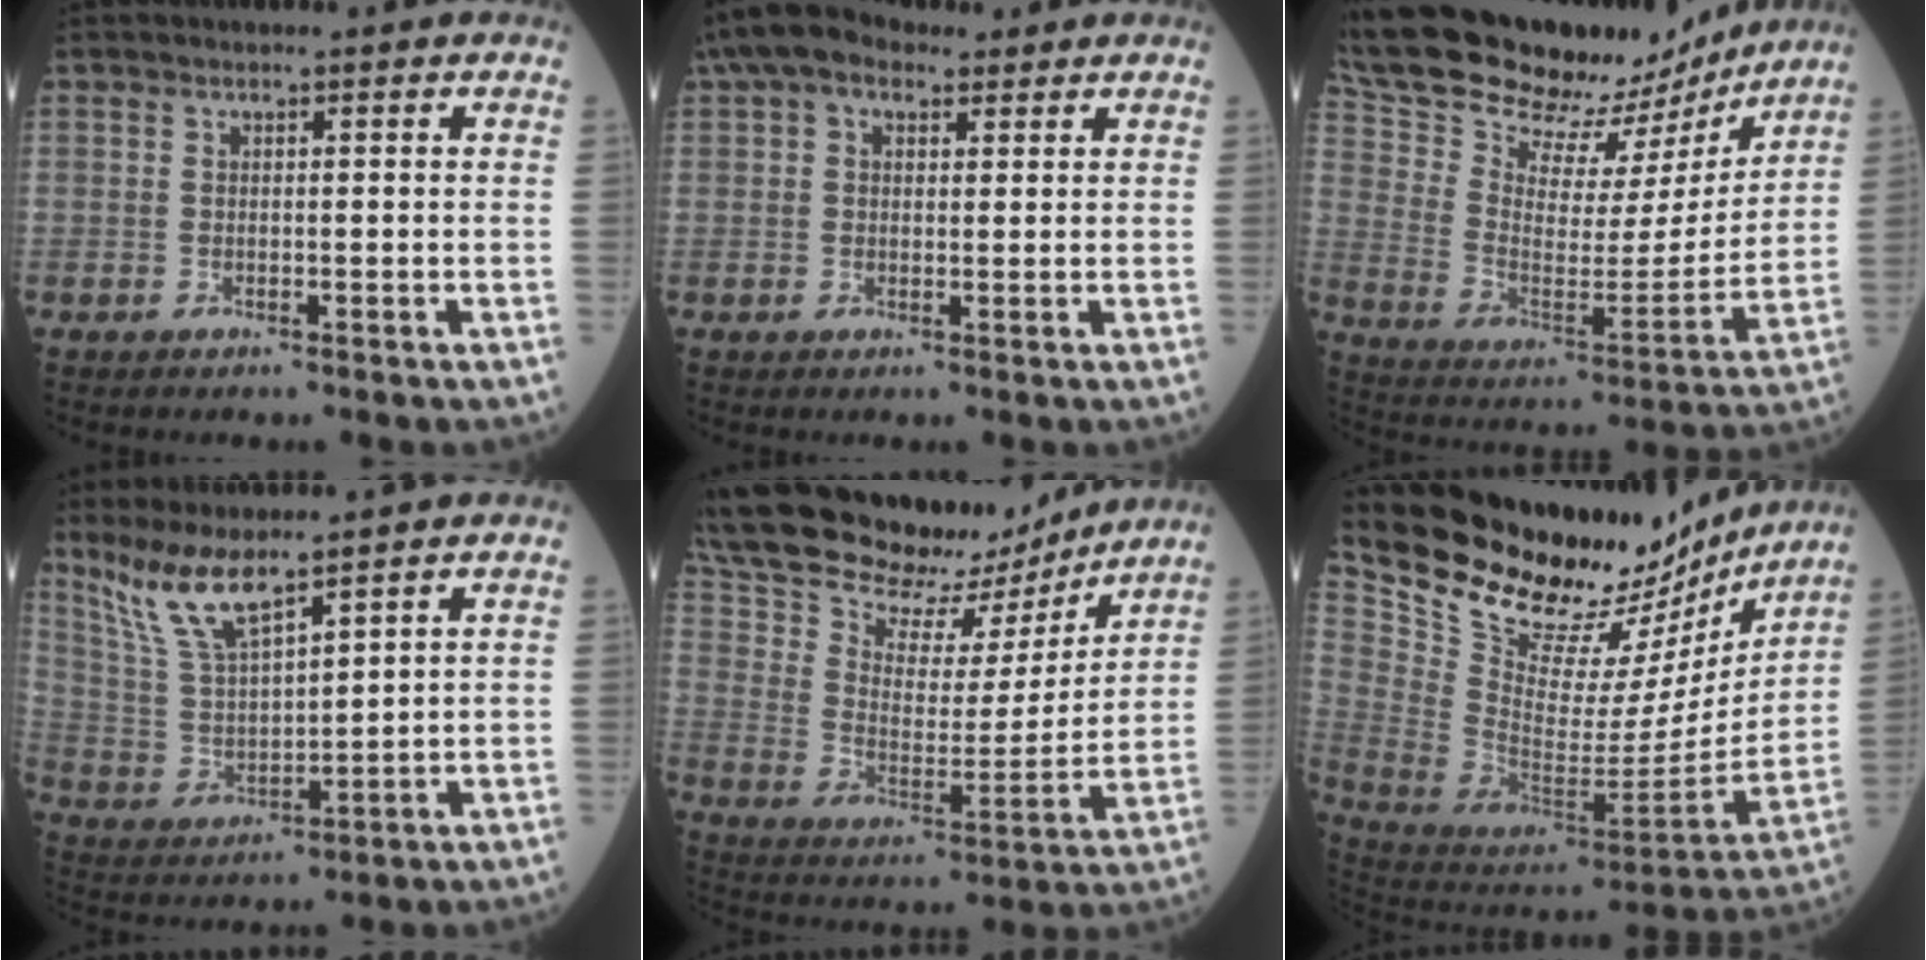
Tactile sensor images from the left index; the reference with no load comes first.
{"total": 7.2, "force": [4.3, 4.3, 3.9], "torque": [-0.082, 0.040, 0.076]}
{"total": 26.5, "force": [22.9, 7.8, 11.0], "torque": [-0.205, 0.009, 0.348]}
{"total": 7.6, "force": [6.2, 0.9, 4.3], "torque": [-0.103, -0.010, 0.136]}
{"total": 24.5, "force": [20.2, 9.2, 10.4], "torque": [-0.211, 0.022, 0.312]}
{"total": 24.4, "force": [21.3, 8.1, 8.6], "torque": [-0.140, -0.035, 0.329]}